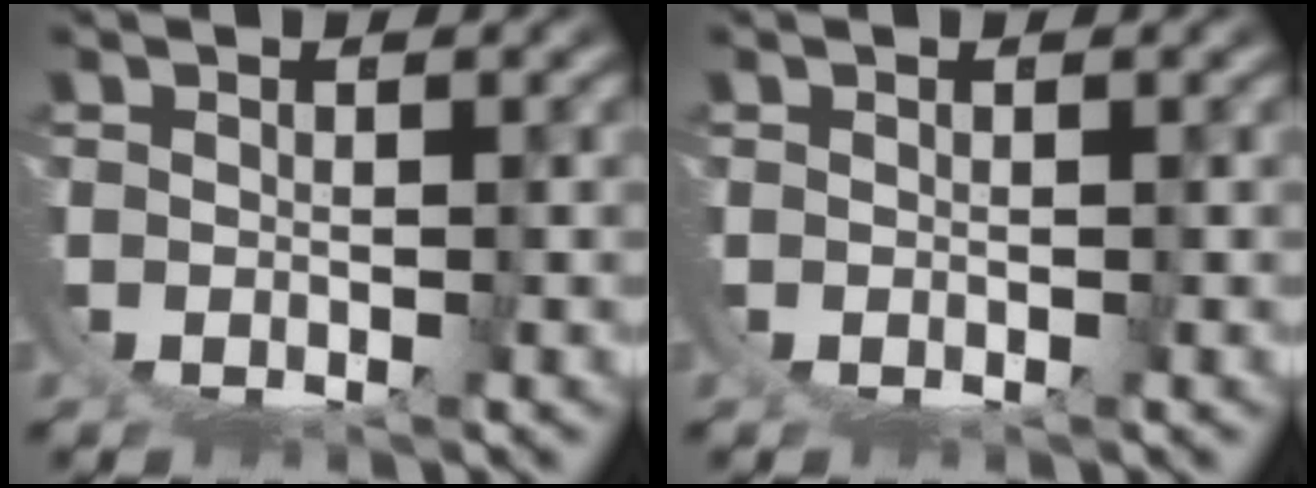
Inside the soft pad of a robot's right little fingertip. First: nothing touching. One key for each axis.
{"total": 0.0}